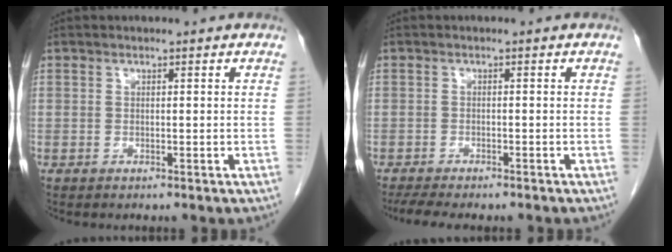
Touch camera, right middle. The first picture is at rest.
{"total": 7.0, "force": [-5.9, 1.4, 3.4], "torque": [-0.054, -0.009, -0.086]}